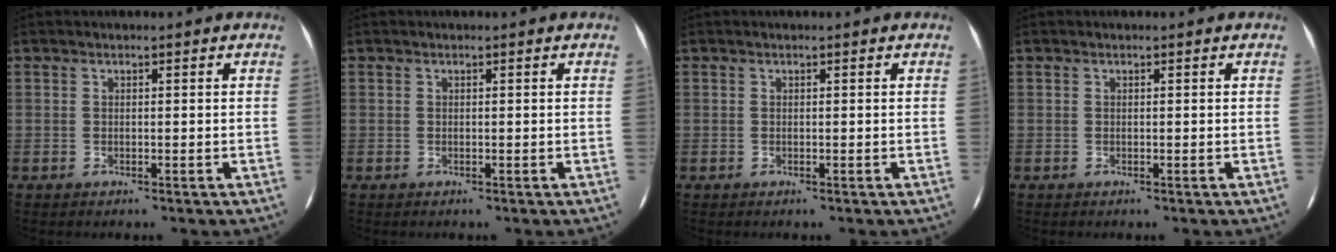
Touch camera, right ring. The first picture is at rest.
{"total": 0.0}
{"total": 0.0}
{"total": 0.0}